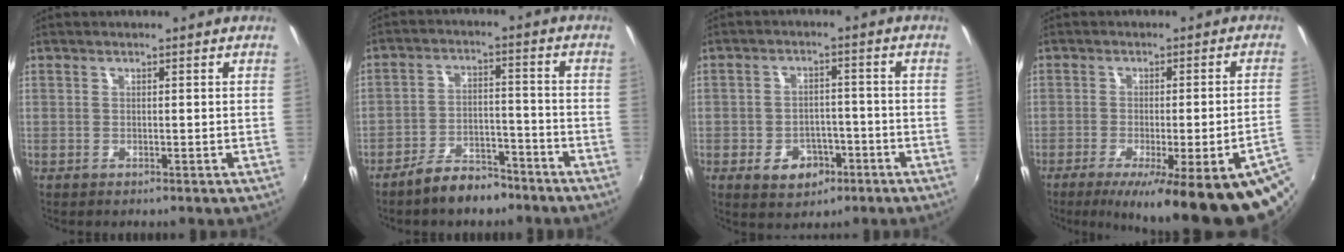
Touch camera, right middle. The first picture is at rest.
{"total": 8.1, "force": [-6.6, 3.2, 3.4], "torque": [-0.071, 0.019, -0.097]}
{"total": 6.7, "force": [-3.5, 4.7, 3.2], "torque": [-0.072, 0.012, -0.039]}
{"total": 21.7, "force": [-14.4, 1.8, 16.1], "torque": [-0.216, -0.051, -0.186]}